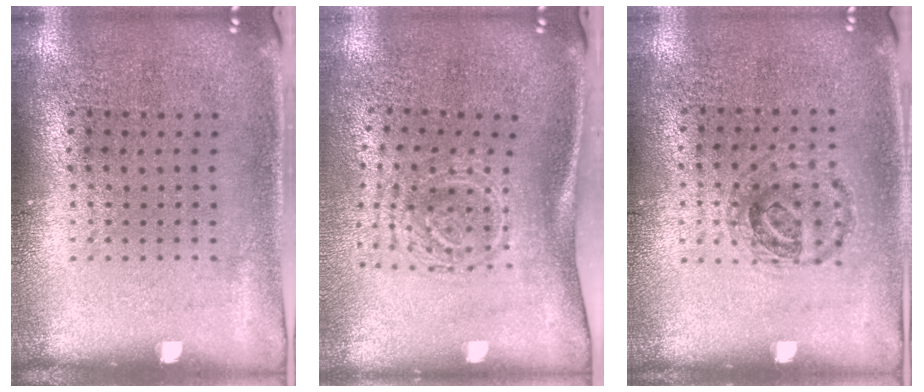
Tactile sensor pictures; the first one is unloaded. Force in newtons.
{"total": 1.7, "press": 1.2, "slide": 1.2}
{"total": 0.9, "press": 0.8, "slide": 0.4}